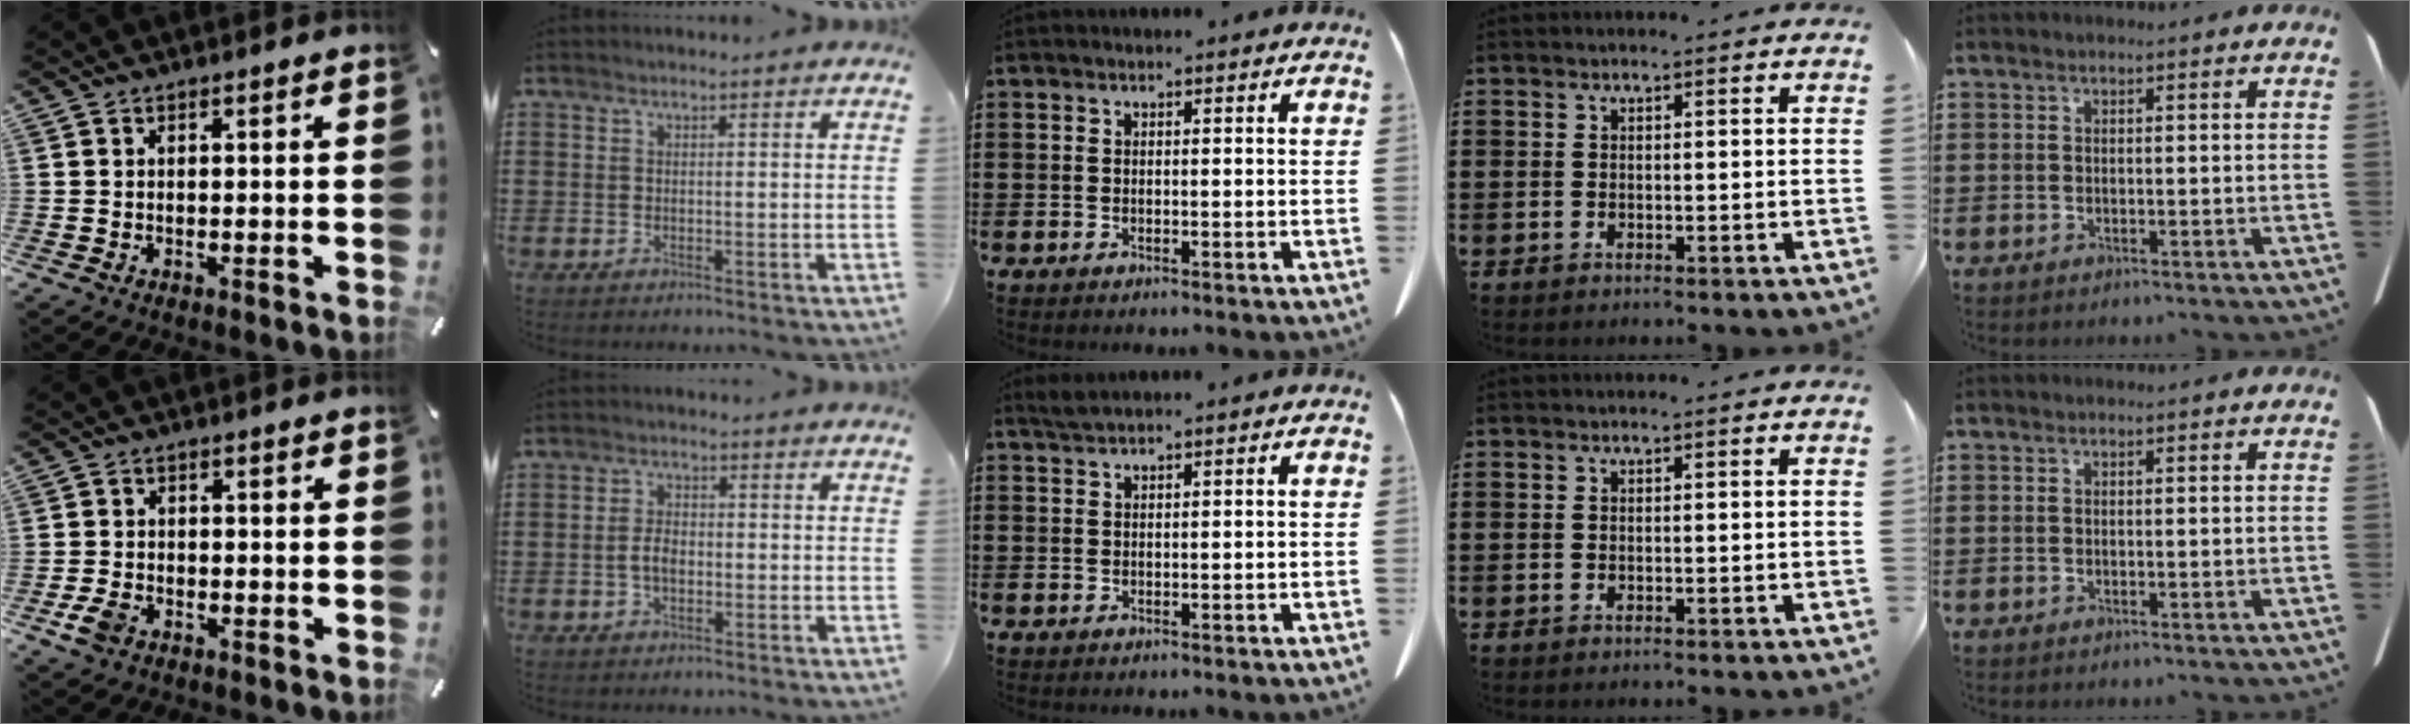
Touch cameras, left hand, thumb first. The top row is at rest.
{"thumb": {"total": 4.1, "force": [-2.0, 2.9, 2.2], "torque": [-0.055, 0.004, -0.040]}, "index": {"total": 3.2, "force": [-0.4, 1.7, 2.6], "torque": [-0.066, 0.000, -0.014]}, "middle": {"total": 1.3, "force": [1.1, 0.0, 0.6], "torque": [-0.016, -0.002, 0.022]}}